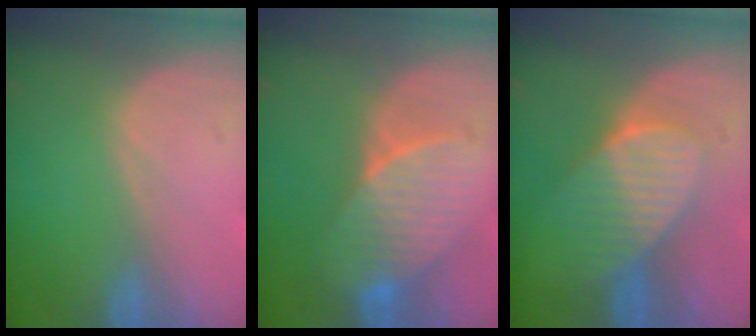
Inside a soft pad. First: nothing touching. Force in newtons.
{"total": 7.1, "press": 7.0, "slide": 1.3}
{"total": 7.5, "press": 6.7, "slide": 3.3}